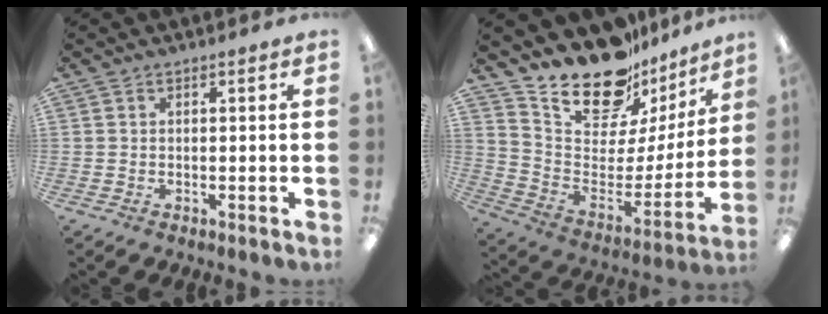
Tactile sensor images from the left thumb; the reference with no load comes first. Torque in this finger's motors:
{"motor_torque": [0.21, 0.14, 0.90, -1.87, 0.02]}